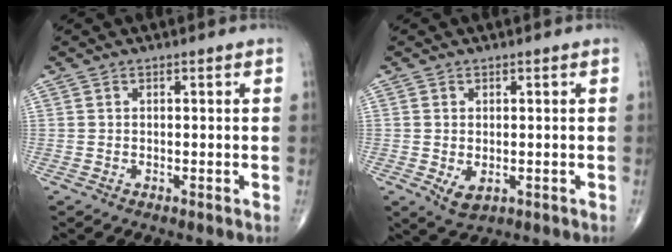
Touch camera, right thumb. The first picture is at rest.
{"total": 3.3, "force": [-0.7, 2.0, 2.6], "torque": [-0.043, -0.007, -0.002]}